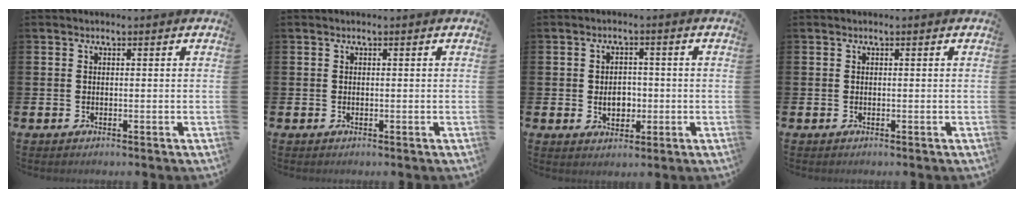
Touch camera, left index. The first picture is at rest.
{"total": 0.0}
{"total": 3.6, "force": [-0.3, 2.7, 2.4], "torque": [-0.027, -0.003, -0.014]}
{"total": 0.0}